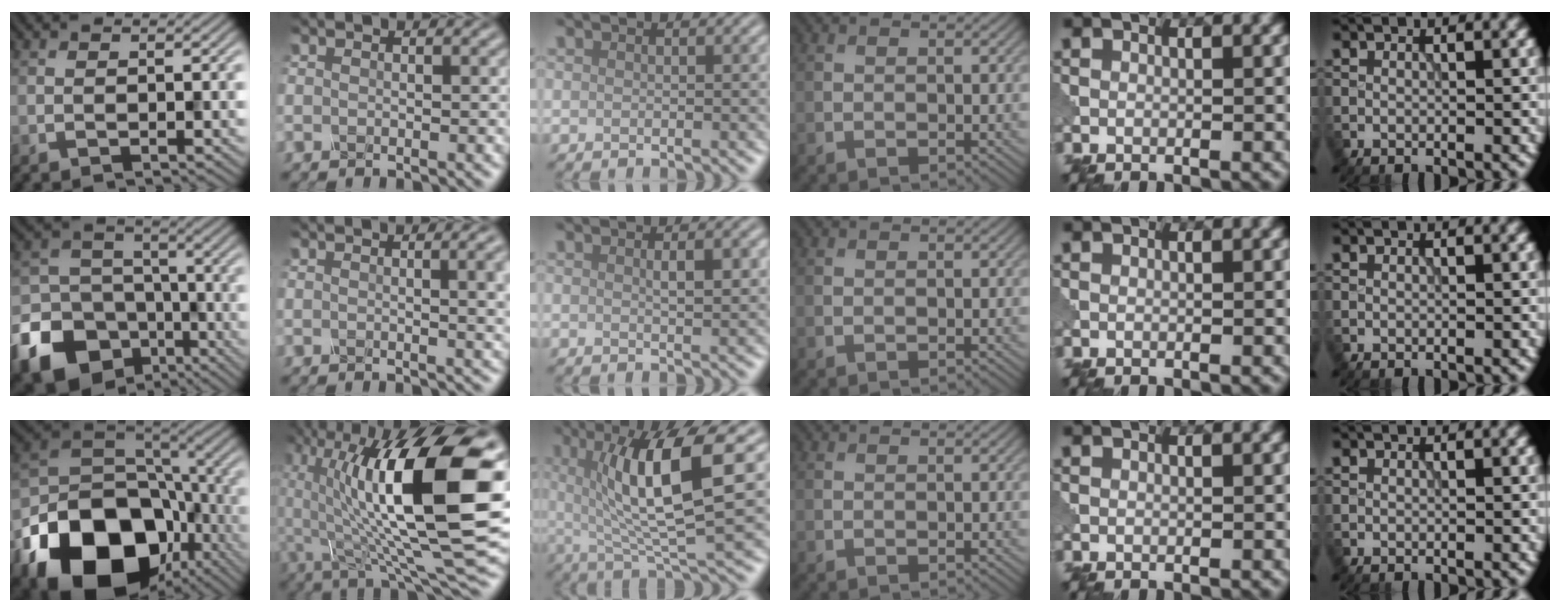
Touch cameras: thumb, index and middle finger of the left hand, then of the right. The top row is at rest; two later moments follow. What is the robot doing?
{"motion": "shake", "object": "sieve"}